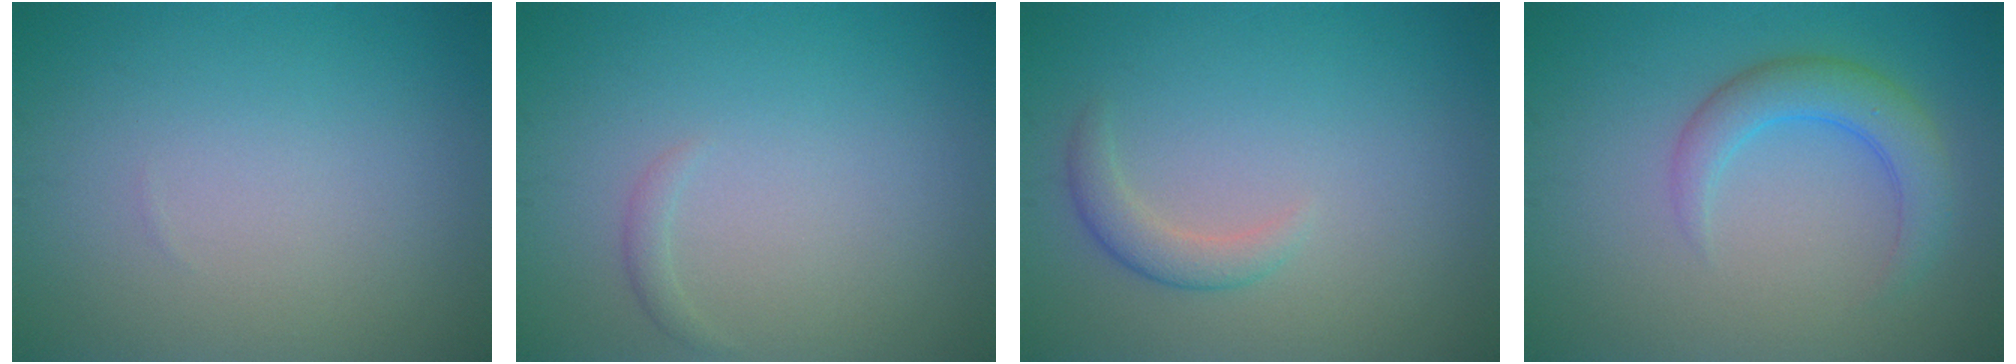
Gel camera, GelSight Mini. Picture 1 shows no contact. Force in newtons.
{"total": 0.7, "press": 0.7, "slide": 0.0}
{"total": 1.9, "press": 1.9, "slide": 0.2}
{"total": 3.6, "press": 3.6, "slide": 0.2}